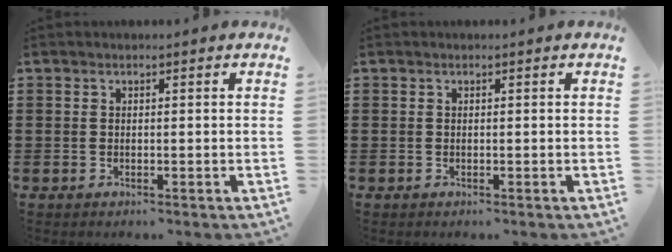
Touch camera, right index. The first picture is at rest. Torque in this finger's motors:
{"motor_torque": [0.00, 0.00, 0.00, 0.00]}